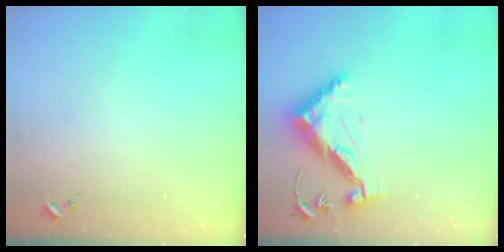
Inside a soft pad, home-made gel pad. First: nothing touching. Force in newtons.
{"total": 13.0, "press": 13.0, "slide": 0.6}